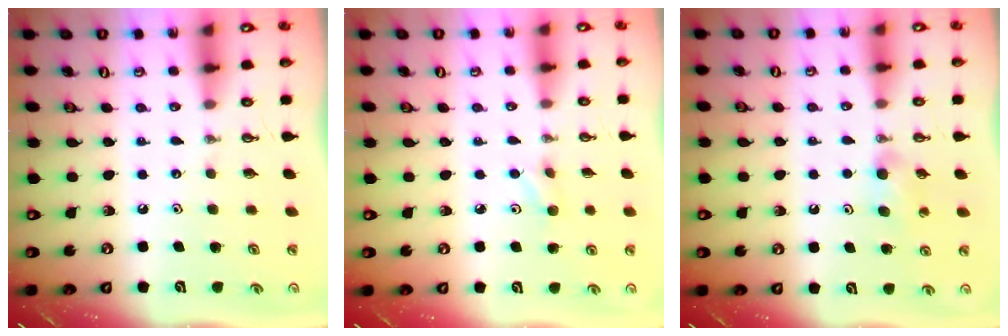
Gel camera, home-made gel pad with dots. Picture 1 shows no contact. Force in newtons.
{"total": 4.2, "press": 4.1, "slide": 0.8}
{"total": 4.2, "press": 3.9, "slide": 1.5}